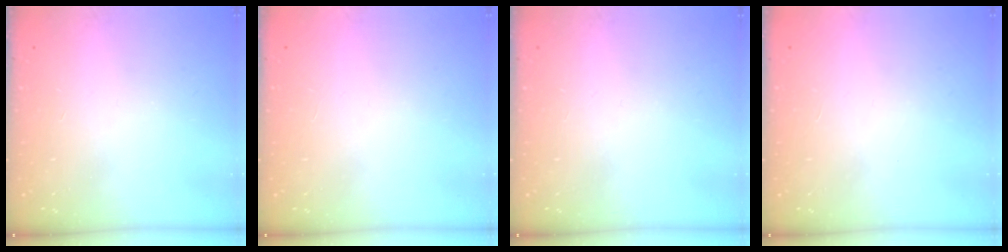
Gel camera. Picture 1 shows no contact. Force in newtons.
{"total": 1.6, "press": 1.6, "slide": 0.1}
{"total": 0.0}
{"total": 1.5, "press": 1.5, "slide": 0.1}